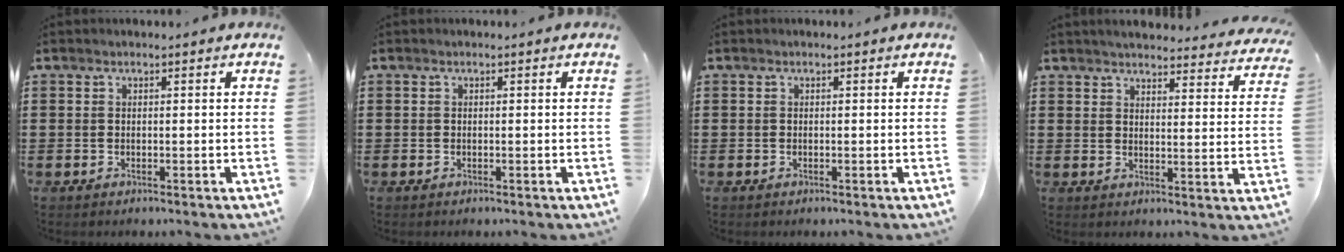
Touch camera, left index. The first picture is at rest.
{"total": 0.0}
{"total": 0.0}
{"total": 3.7, "force": [3.6, 0.0, 0.7], "torque": [-0.023, -0.025, 0.059]}